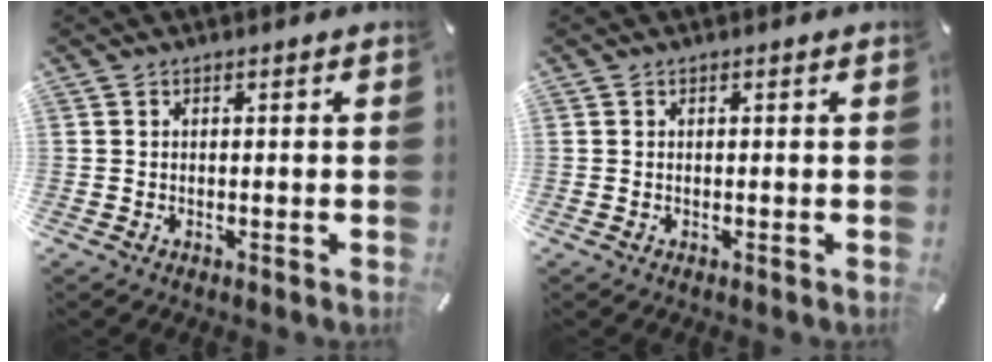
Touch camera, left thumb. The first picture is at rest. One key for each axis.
{"total": 0.0}